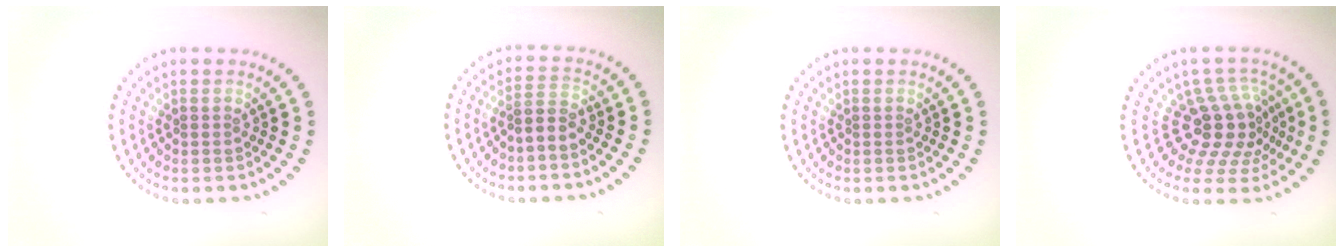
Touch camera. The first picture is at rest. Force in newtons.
{"total": 1.8, "press": 1.5, "slide": 1.0}
{"total": 0.0}
{"total": 4.7, "press": 3.5, "slide": 3.2}